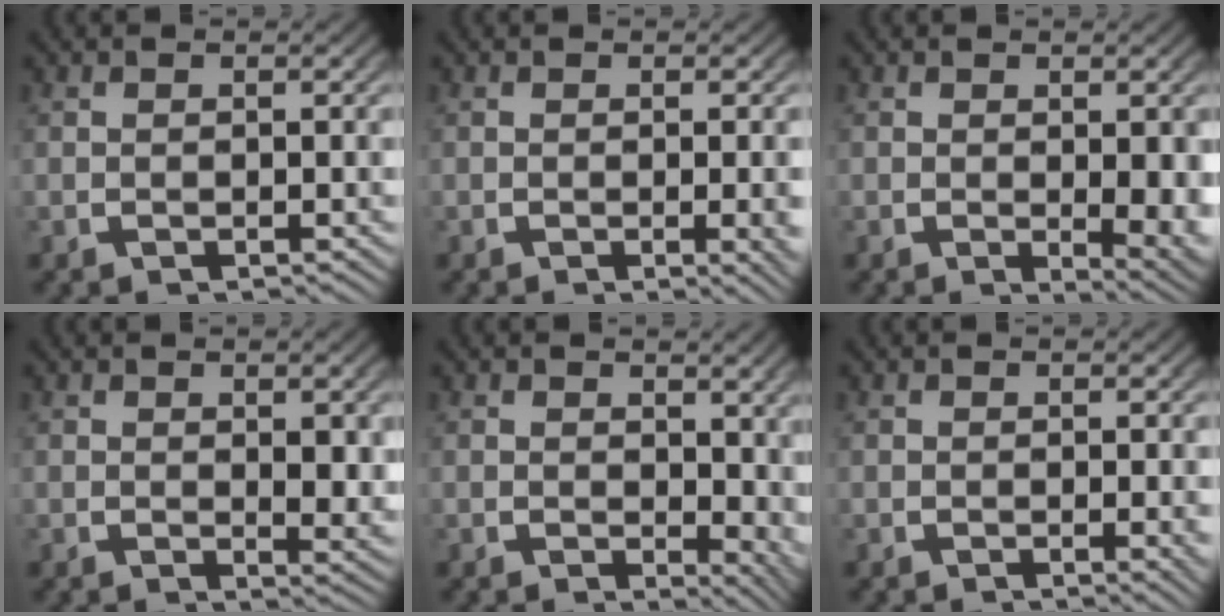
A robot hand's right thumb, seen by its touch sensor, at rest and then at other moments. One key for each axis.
{"total": 1.9, "fx": -0.1, "fy": 0.2, "fz": 1.9, "tx": -0.019, "ty": -0.001, "tz": -0.002}
{"total": 4.0, "fx": -0.3, "fy": 1.7, "fz": 3.7, "tx": -0.044, "ty": -0.018, "tz": 0.003}
{"total": 2.2, "fx": 0.6, "fy": 1.0, "fz": 1.8, "tx": -0.017, "ty": -0.010, "tz": 0.011}
{"total": 3.2, "fx": 0.7, "fy": 2.0, "fz": 2.4, "tx": -0.015, "ty": -0.014, "tz": 0.018}
{"total": 1.0, "fx": 0.0, "fy": 0.1, "fz": 1.0, "tx": -0.013, "ty": -0.002, "tz": 0.002}